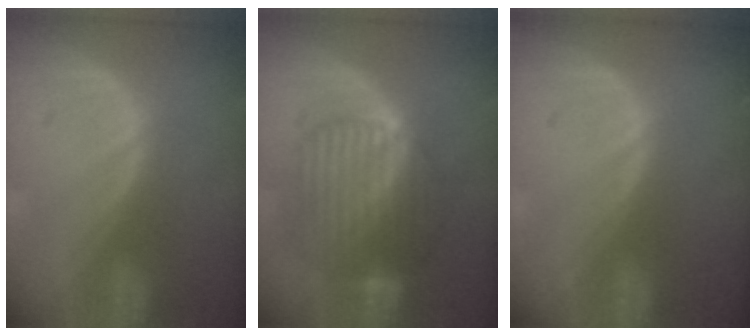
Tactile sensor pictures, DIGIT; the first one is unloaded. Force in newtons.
{"total": 10.1, "press": 10.0, "slide": 0.9}
{"total": 0.0}